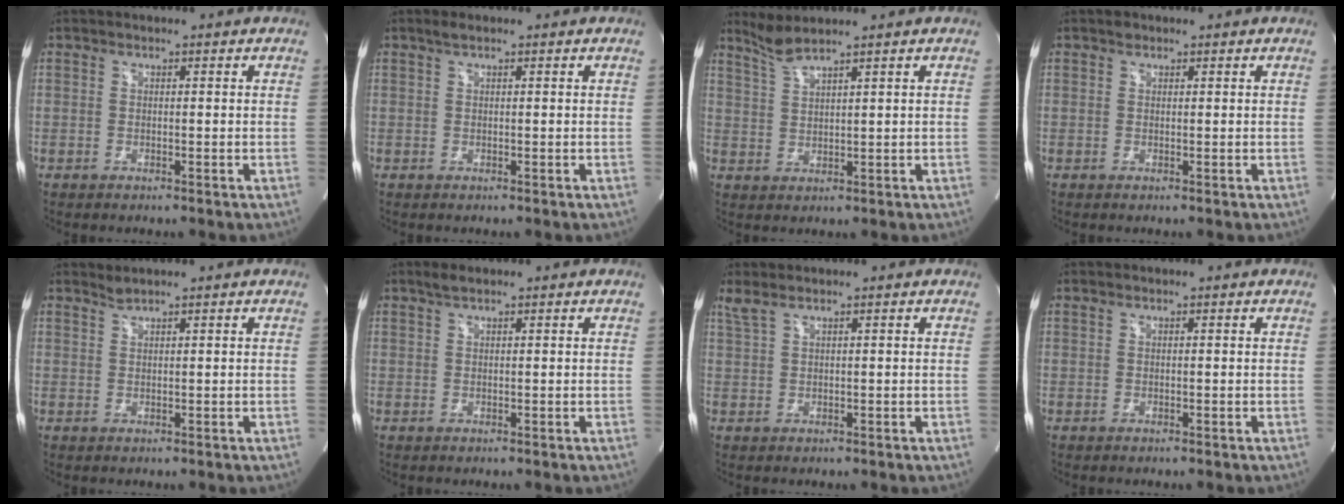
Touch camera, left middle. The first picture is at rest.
{"total": 1.0, "force": [0.7, 0.2, 0.7], "torque": [-0.018, 0.008, 0.016]}
{"total": 3.3, "force": [3.0, -0.9, 1.2], "torque": [-0.036, 0.001, 0.072]}
{"total": 0.7, "force": [0.5, 0.4, 0.1], "torque": [-0.003, 0.003, 0.006]}
{"total": 1.0, "force": [0.9, -0.3, 0.1], "torque": [-0.009, 0.003, 0.024]}
{"total": 1.3, "force": [1.0, 0.3, 0.8], "torque": [-0.021, 0.009, 0.024]}
{"total": 1.8, "force": [1.5, 0.0, 1.0], "torque": [-0.034, 0.016, 0.038]}
{"total": 0.0}